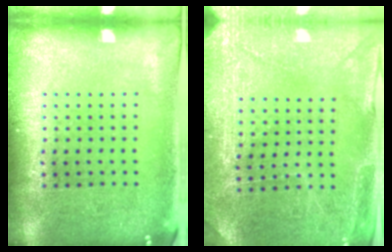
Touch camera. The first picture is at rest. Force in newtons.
{"total": 2.8, "press": 2.8, "slide": 0.4}